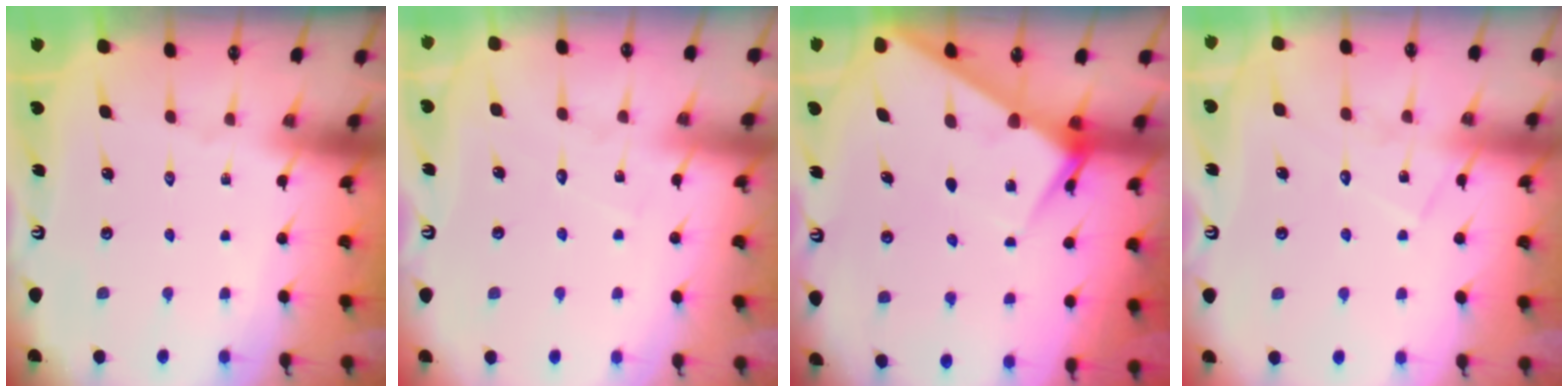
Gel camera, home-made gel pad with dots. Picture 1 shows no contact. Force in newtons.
{"total": 5.2, "press": 5.2, "slide": 0.4}
{"total": 5.5, "press": 5.5, "slide": 0.5}
{"total": 9.3, "press": 9.3, "slide": 0.7}